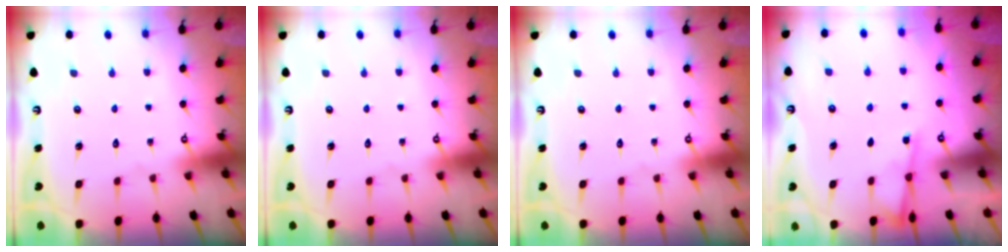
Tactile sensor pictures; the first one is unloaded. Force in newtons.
{"total": 0.0}
{"total": 0.0}
{"total": 3.5, "press": 3.4, "slide": 0.4}